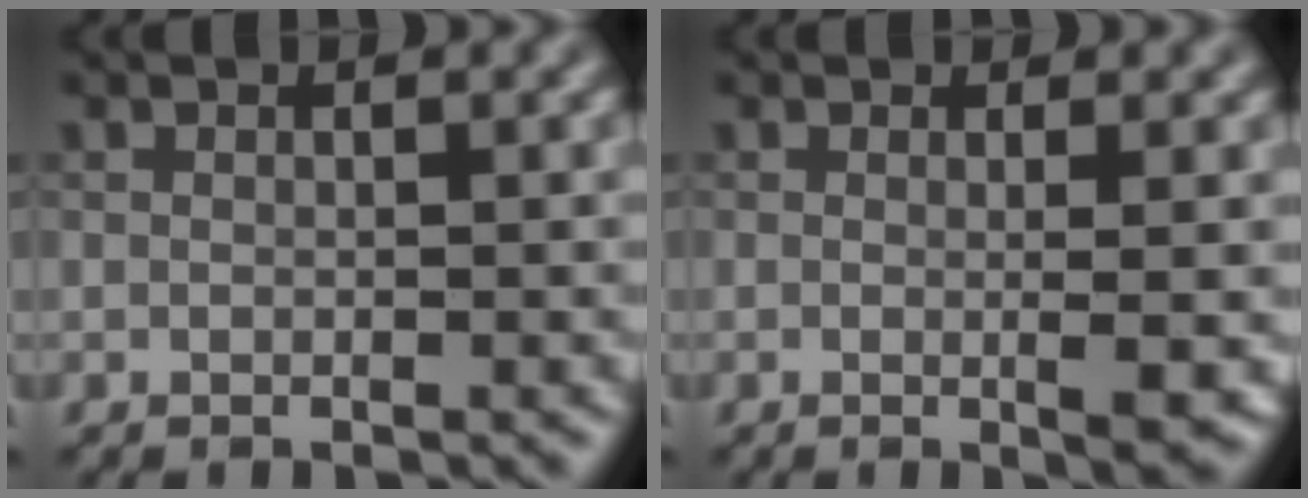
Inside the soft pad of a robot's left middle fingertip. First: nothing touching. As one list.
[{"total": 2.6, "force": [0.0, 0.6, 2.5], "torque": [-0.032, -0.004, -0.005]}]